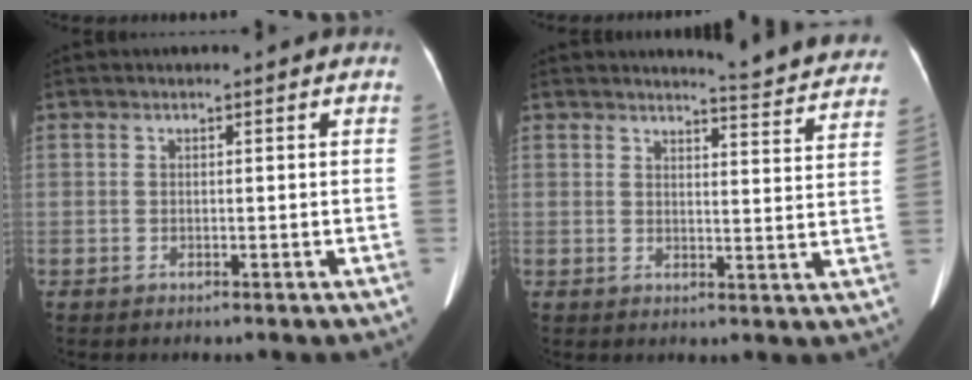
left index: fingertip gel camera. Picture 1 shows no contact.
{"total": 10.9, "force": [10.7, 0.5, 2.0], "torque": [-0.012, -0.049, 0.103]}